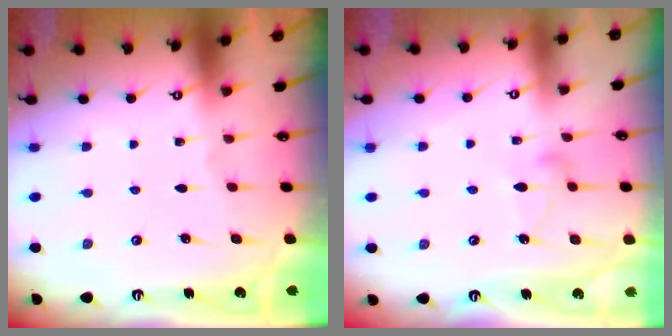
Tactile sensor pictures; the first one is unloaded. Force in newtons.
{"total": 7.8, "press": 7.8, "slide": 0.4}